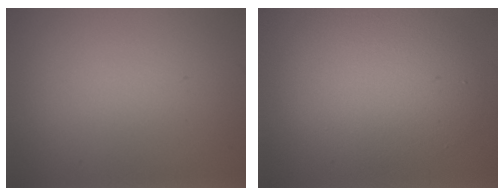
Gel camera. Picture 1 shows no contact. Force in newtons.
{"total": 6.6, "press": 6.6, "slide": 0.1}